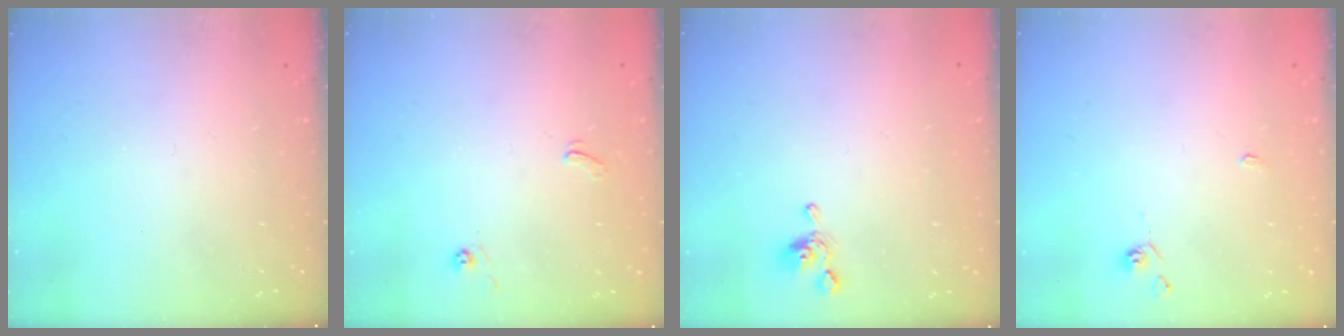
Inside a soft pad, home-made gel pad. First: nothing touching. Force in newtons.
{"total": 2.9, "press": 2.9, "slide": 0.3}
{"total": 2.9, "press": 2.9, "slide": 0.0}
{"total": 2.2, "press": 2.2, "slide": 0.5}